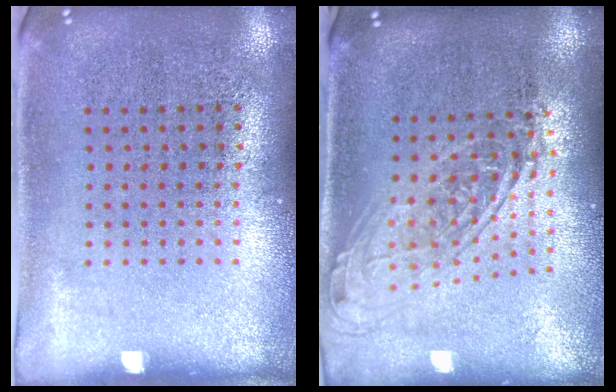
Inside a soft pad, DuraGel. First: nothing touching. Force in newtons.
{"total": 1.8, "press": 1.4, "slide": 1.1}